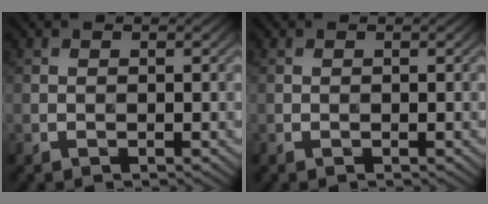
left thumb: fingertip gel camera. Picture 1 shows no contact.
{"total": 0.0}